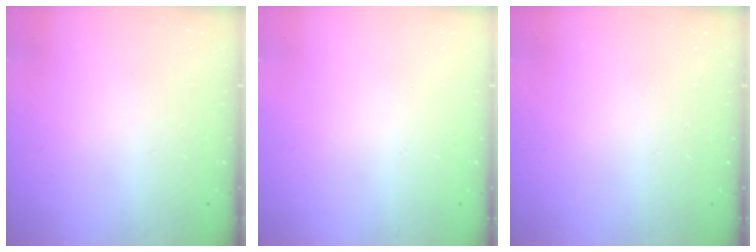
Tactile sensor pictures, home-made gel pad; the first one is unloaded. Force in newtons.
{"total": 0.0}
{"total": 0.0}